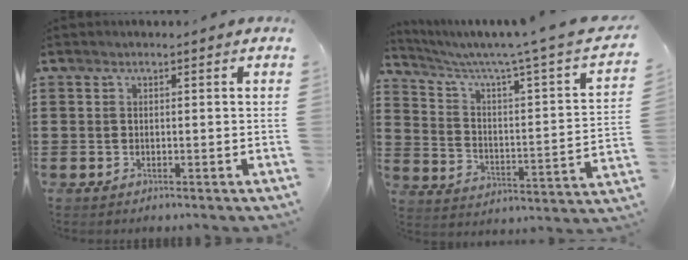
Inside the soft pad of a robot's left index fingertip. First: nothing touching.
{"total": 5.1, "force": [3.6, 0.0, 3.6], "torque": [-0.083, -0.037, 0.052]}